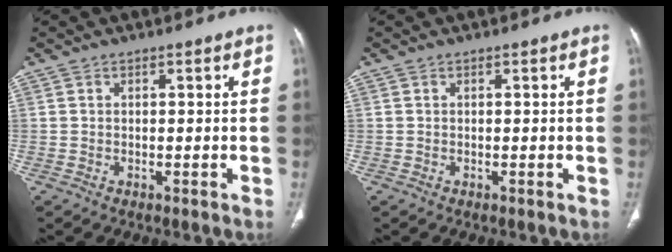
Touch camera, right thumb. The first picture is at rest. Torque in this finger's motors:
{"motor_torque": [-0.01, 0.01, -0.01, -0.01, 0.00]}